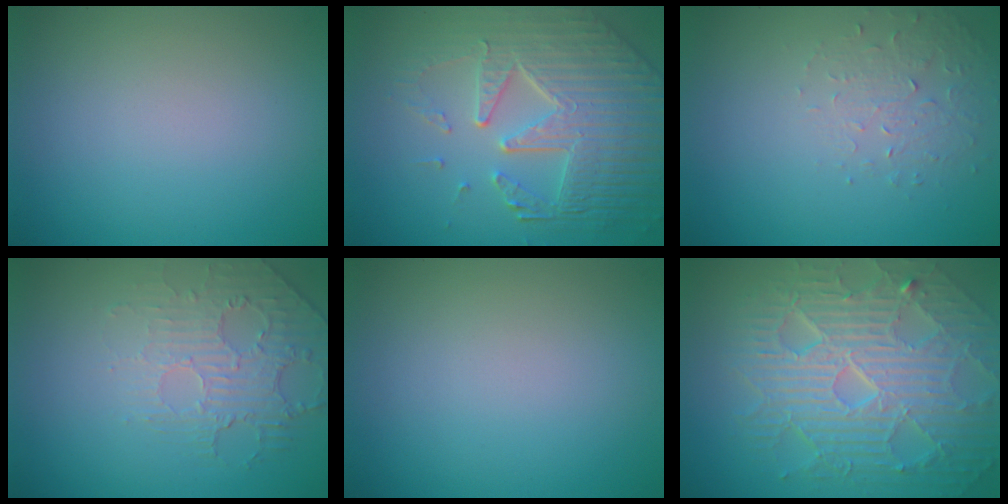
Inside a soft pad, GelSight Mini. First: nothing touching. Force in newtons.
{"total": 8.4, "press": 5.8, "slide": 6.0}
{"total": 1.6, "press": 0.9, "slide": 1.3}
{"total": 2.3, "press": 1.5, "slide": 1.7}
{"total": 0.0}
{"total": 10.2, "press": 6.6, "slide": 7.7}